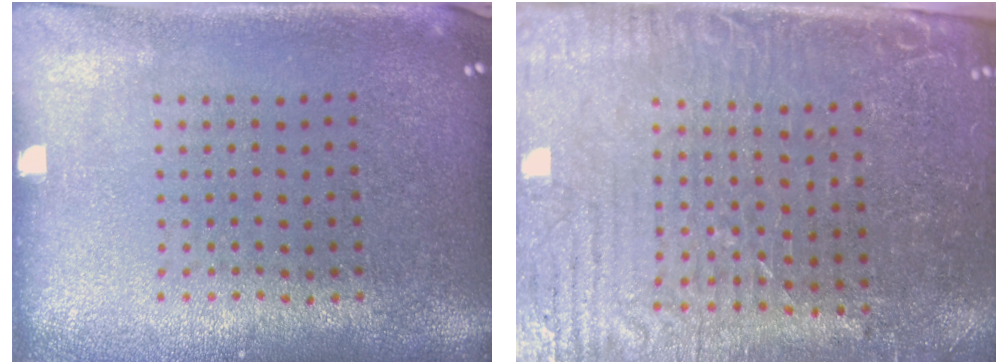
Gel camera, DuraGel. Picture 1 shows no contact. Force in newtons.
{"total": 3.7, "press": 3.4, "slide": 1.4}